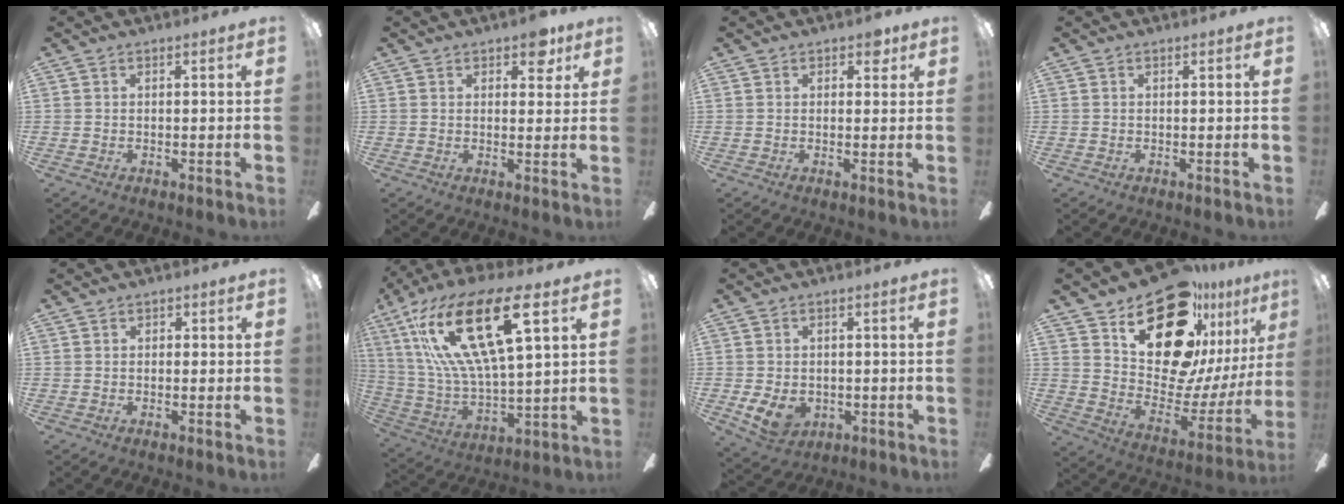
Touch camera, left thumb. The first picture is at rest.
{"total": 5.1, "force": [3.0, 2.7, 3.1], "torque": [-0.027, -0.006, 0.047]}
{"total": 2.9, "force": [1.6, 1.7, 1.7], "torque": [-0.011, -0.003, 0.022]}
{"total": 0.0}
{"total": 0.8, "force": [-0.1, 0.7, 0.3], "torque": [-0.006, 0.004, -0.003]}
{"total": 25.6, "force": [12.1, 8.8, 20.7], "torque": [-0.415, -0.041, 0.196]}
{"total": 6.9, "force": [-1.8, 5.2, 4.2], "torque": [-0.096, 0.005, -0.032]}
{"total": 26.5, "force": [16.7, 14.2, 14.9], "torque": [-0.207, -0.111, 0.306]}